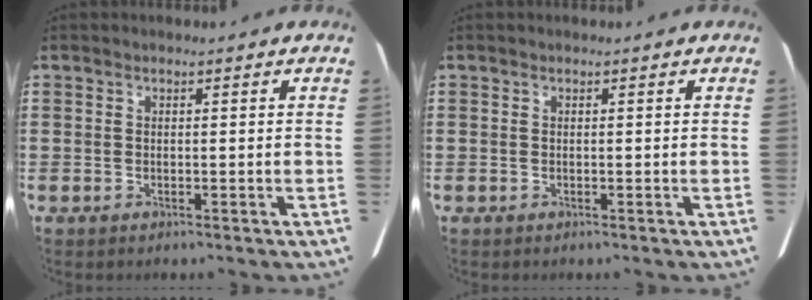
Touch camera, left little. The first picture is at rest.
{"total": 0.0}